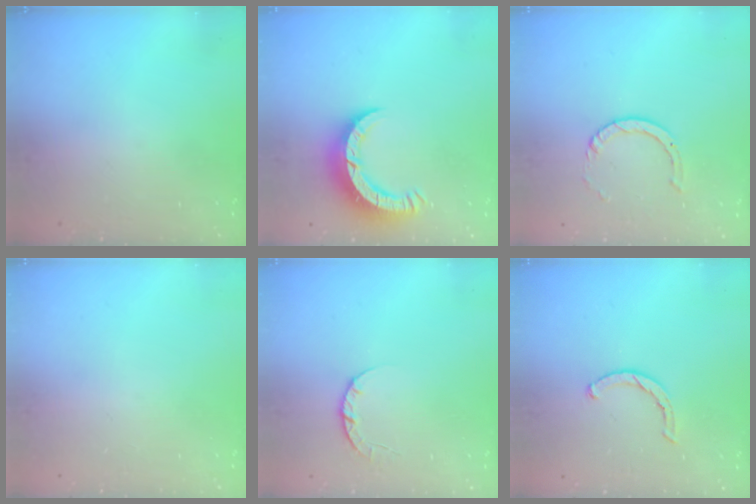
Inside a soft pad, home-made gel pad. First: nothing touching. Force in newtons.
{"total": 8.6, "press": 8.5, "slide": 0.8}
{"total": 4.1, "press": 4.1, "slide": 0.4}
{"total": 0.0}
{"total": 3.7, "press": 3.7, "slide": 0.5}
{"total": 1.8, "press": 1.8, "slide": 0.3}